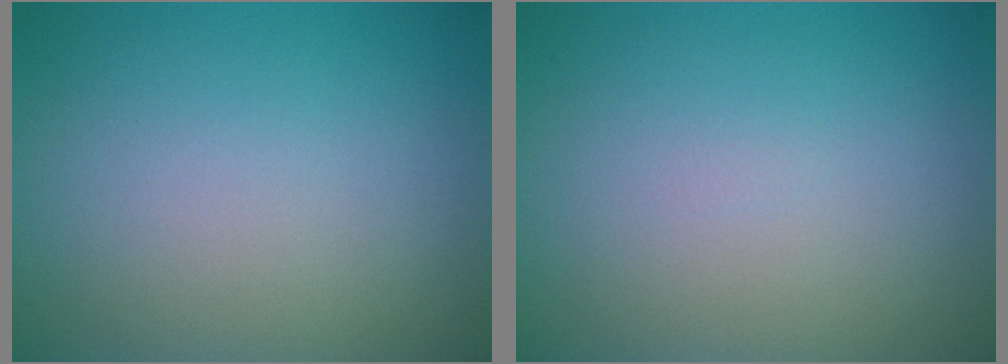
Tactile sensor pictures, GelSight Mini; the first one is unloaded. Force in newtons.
{"total": 0.0}